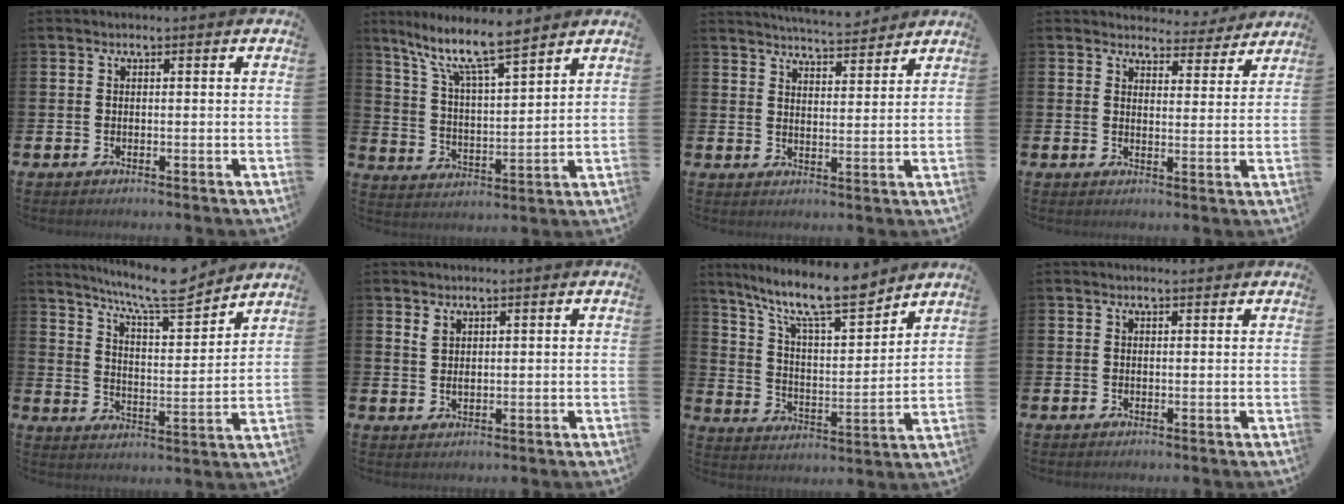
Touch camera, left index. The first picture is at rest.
{"total": 9.3, "force": [8.1, 1.2, 4.5], "torque": [-0.112, -0.043, 0.140]}
{"total": 5.1, "force": [5.1, 0.1, 0.3], "torque": [-0.018, -0.032, 0.092]}
{"total": 4.2, "force": [4.0, 1.2, -0.1], "torque": [0.004, -0.036, 0.067]}
{"total": 9.5, "force": [8.5, 1.3, 4.0], "torque": [-0.094, -0.052, 0.149]}
{"total": 1.7, "force": [1.4, 0.8, 0.5], "torque": [0.008, -0.005, 0.021]}
{"total": 12.4, "force": [10.4, 2.3, 6.3], "torque": [-0.135, -0.062, 0.179]}
{"total": 0.5, "force": [0.5, 0.0, 0.2], "torque": [0.005, -0.003, 0.008]}